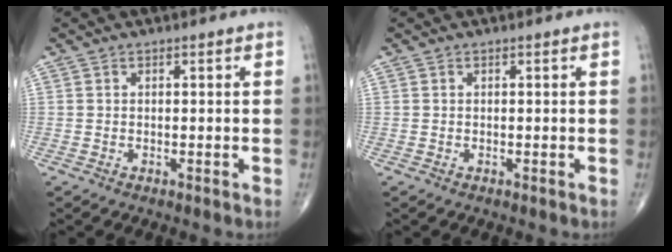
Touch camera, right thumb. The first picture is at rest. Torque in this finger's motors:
{"motor_torque": [-0.44, 0.32, -0.03, 0.03, 0.00]}